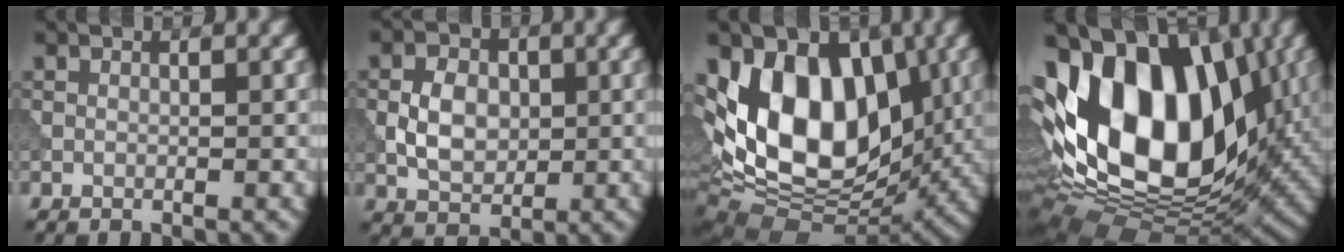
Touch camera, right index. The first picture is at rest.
{"total": 3.5, "force": [-0.1, 2.5, 2.4], "torque": [-0.043, 0.003, -0.005]}
{"total": 13.8, "force": [1.4, 8.8, 10.5], "torque": [-0.175, -0.004, 0.013]}
{"total": 17.5, "force": [3.4, 10.5, 13.5], "torque": [-0.237, 0.023, 0.045]}